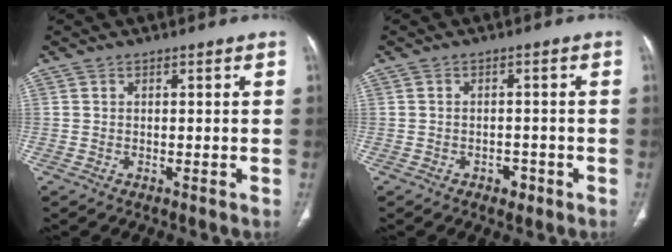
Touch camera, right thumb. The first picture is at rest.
{"total": 2.1, "force": [-1.3, 1.4, 0.9], "torque": [-0.004, 0.008, -0.013]}